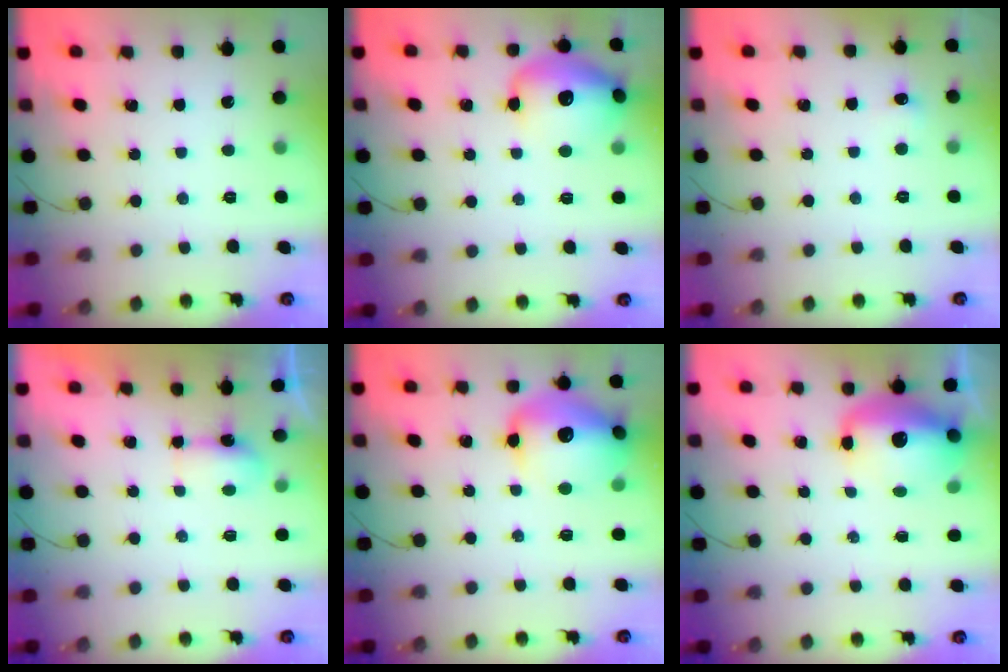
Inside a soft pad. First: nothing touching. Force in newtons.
{"total": 15.4, "press": 15.3, "slide": 2.4}
{"total": 3.8, "press": 3.6, "slide": 1.1}
{"total": 4.3, "press": 4.2, "slide": 1.0}
{"total": 17.2, "press": 17.1, "slide": 2.1}
{"total": 13.3, "press": 12.9, "slide": 3.1}